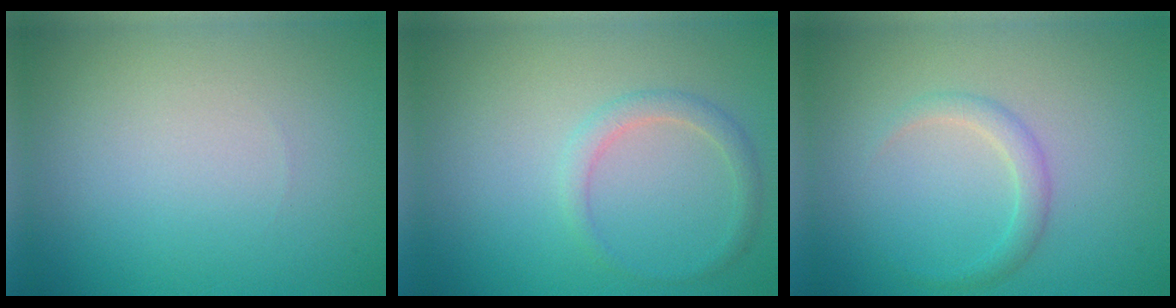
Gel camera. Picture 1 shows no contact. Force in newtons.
{"total": 1.7, "press": 1.7, "slide": 0.2}
{"total": 1.6, "press": 1.5, "slide": 0.2}